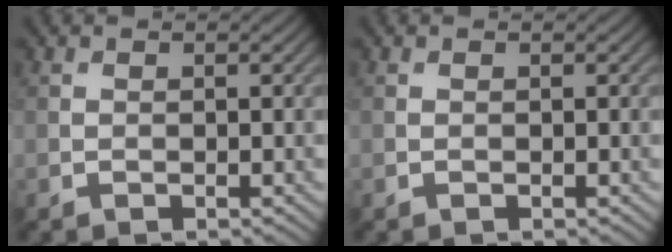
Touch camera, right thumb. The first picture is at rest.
{"total": 0.0}